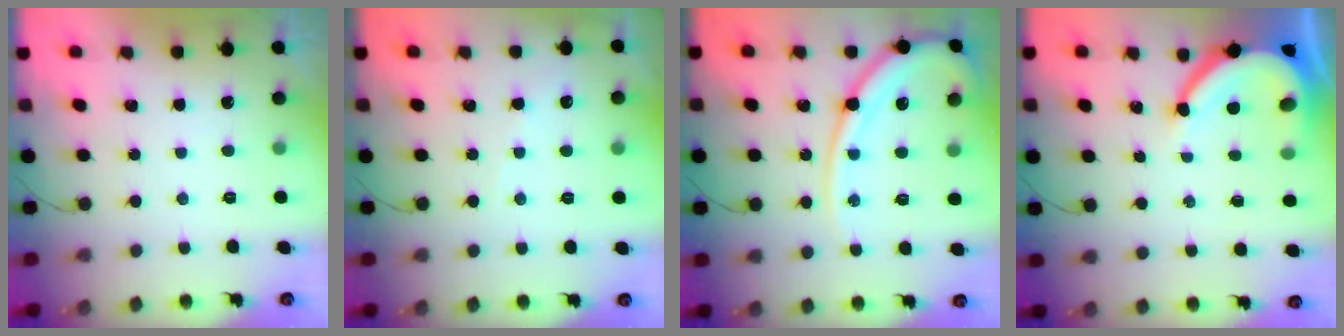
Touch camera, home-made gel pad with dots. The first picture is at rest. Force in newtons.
{"total": 2.7, "press": 2.6, "slide": 0.4}
{"total": 14.5, "press": 14.4, "slide": 1.8}
{"total": 10.2, "press": 10.1, "slide": 1.1}